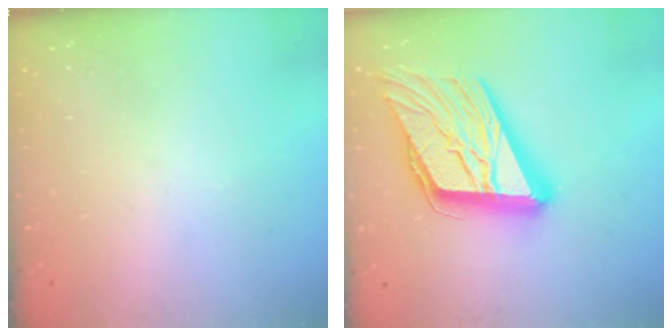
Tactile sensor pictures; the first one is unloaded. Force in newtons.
{"total": 27.8, "press": 27.3, "slide": 5.1}